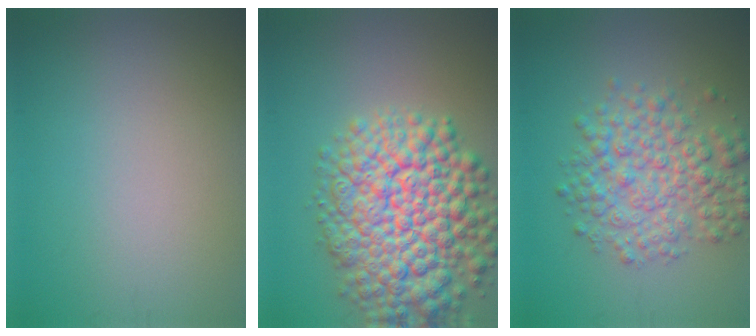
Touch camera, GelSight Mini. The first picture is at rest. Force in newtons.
{"total": 11.4, "press": 11.4, "slide": 0.5}
{"total": 5.8, "press": 5.8, "slide": 0.1}